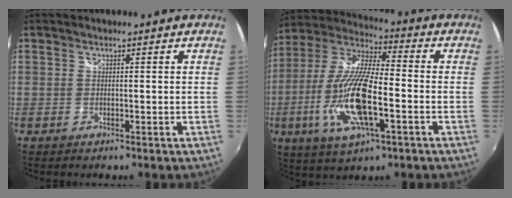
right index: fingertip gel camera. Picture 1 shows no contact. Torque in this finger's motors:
{"motor_torque": [2.14, 0.00, 1.05, 0.21]}